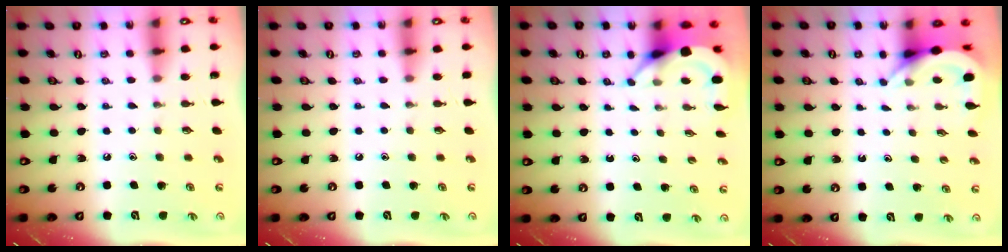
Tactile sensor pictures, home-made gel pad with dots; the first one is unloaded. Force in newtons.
{"total": 2.8, "press": 2.8, "slide": 0.4}
{"total": 3.9, "press": 3.9, "slide": 0.1}
{"total": 4.4, "press": 4.4, "slide": 0.2}